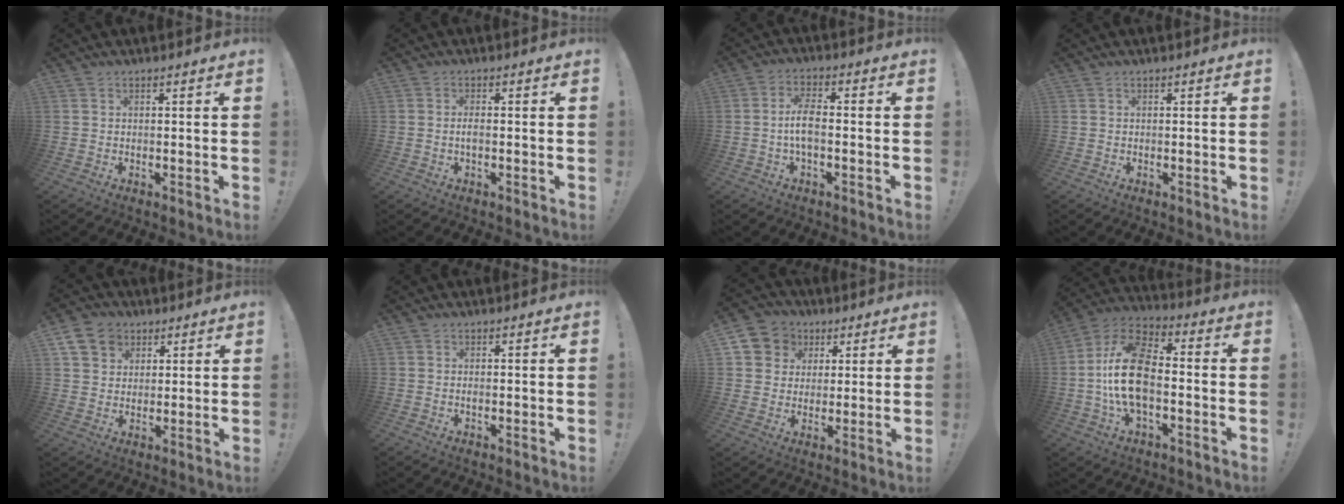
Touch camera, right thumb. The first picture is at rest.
{"total": 1.2, "force": [-0.4, 0.3, 1.1], "torque": [-0.020, 0.001, -0.009]}
{"total": 7.1, "force": [-1.3, 2.7, 6.5], "torque": [-0.129, 0.002, -0.026]}
{"total": 0.0}
{"total": 9.0, "force": [4.6, 7.1, 3.0], "torque": [-0.041, -0.021, 0.092]}
{"total": 0.5, "force": [-0.1, 0.1, 0.5], "torque": [-0.011, 0.001, -0.003]}
{"total": 8.4, "force": [2.6, 7.7, 1.9], "torque": [-0.025, -0.012, 0.055]}
{"total": 18.0, "force": [-2.6, 9.9, 14.8], "torque": [-0.281, 0.019, -0.044]}